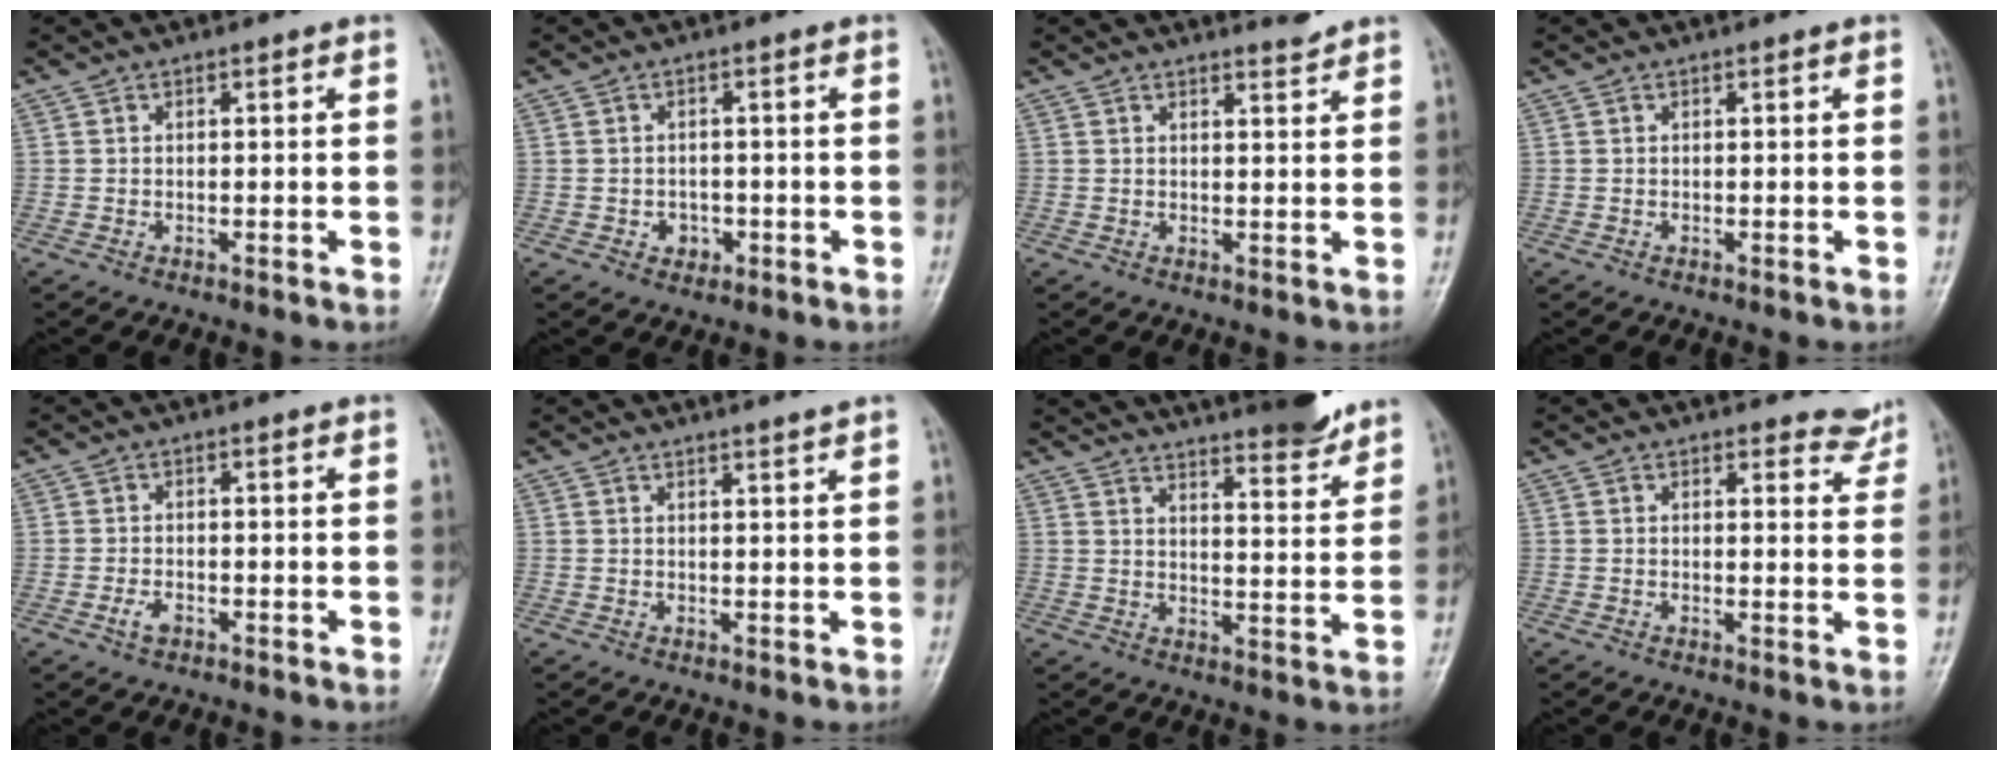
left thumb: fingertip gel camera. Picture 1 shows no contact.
{"total": 2.6, "force": [-1.1, 2.1, 0.8], "torque": [0.003, 0.006, -0.010]}
{"total": 2.0, "force": [1.9, 0.1, 0.4], "torque": [-0.002, -0.020, 0.029]}
{"total": 0.0}
{"total": 2.0, "force": [-1.2, 1.1, 1.2], "torque": [-0.024, 0.005, -0.020]}
{"total": 3.9, "force": [3.3, -0.3, 2.0], "torque": [-0.020, -0.002, 0.042]}
{"total": 15.2, "force": [13.2, 2.6, 6.9], "torque": [-0.077, -0.073, 0.177]}
{"total": 3.6, "force": [3.4, 1.3, -0.1], "torque": [0.028, -0.029, 0.024]}